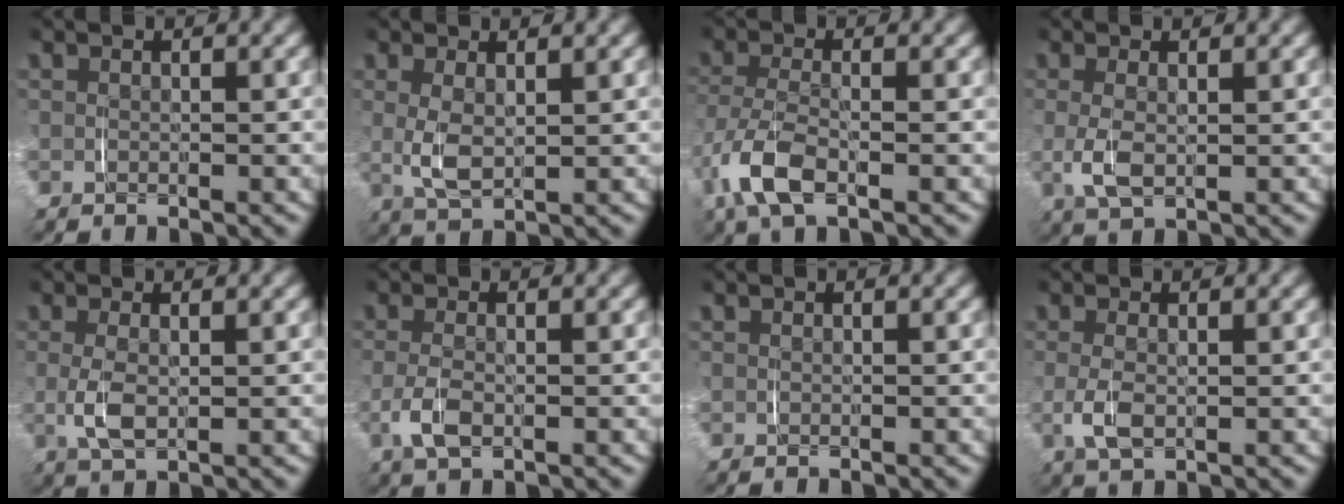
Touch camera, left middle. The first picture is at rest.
{"total": 3.0, "force": [0.2, 1.5, 2.5], "torque": [-0.065, -0.010, 0.010]}
{"total": 4.3, "force": [-2.8, 1.3, 3.0], "torque": [-0.074, -0.014, -0.044]}
{"total": 2.1, "force": [-0.4, 0.7, 2.0], "torque": [-0.053, -0.010, 0.000]}
{"total": 2.2, "force": [-0.4, 0.6, 2.0], "torque": [-0.054, -0.009, -0.001]}
{"total": 2.2, "force": [-1.1, 0.6, 1.7], "torque": [-0.051, -0.012, -0.015]}
{"total": 0.0}
{"total": 1.9, "force": [-0.6, 0.6, 1.8], "torque": [-0.049, -0.009, -0.004]}